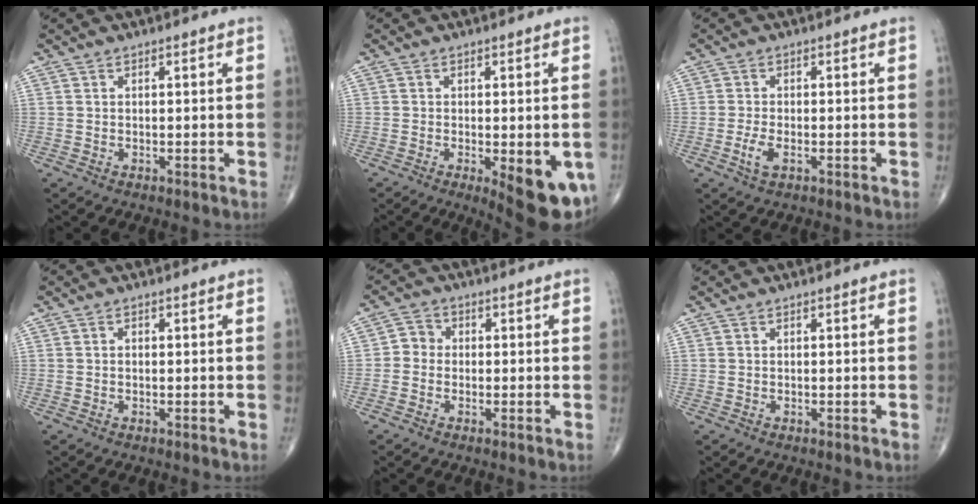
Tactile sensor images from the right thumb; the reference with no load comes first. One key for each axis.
{"total": 11.8, "fx": -3.9, "fy": 4.1, "fz": 10.3, "tx": -0.116, "ty": -0.014, "tz": -0.042}
{"total": 3.0, "fx": -1.0, "fy": 1.3, "fz": 2.5, "tx": -0.058, "ty": 0.000, "tz": -0.020}
{"total": 0.7, "fx": 0.0, "fy": 0.4, "fz": 0.5, "tx": -0.012, "ty": 0.001, "tz": 0.000}
{"total": 3.2, "fx": -0.6, "fy": 2.8, "fz": 1.3, "tx": -0.006, "ty": 0.008, "tz": -0.024}
{"total": 0.0}